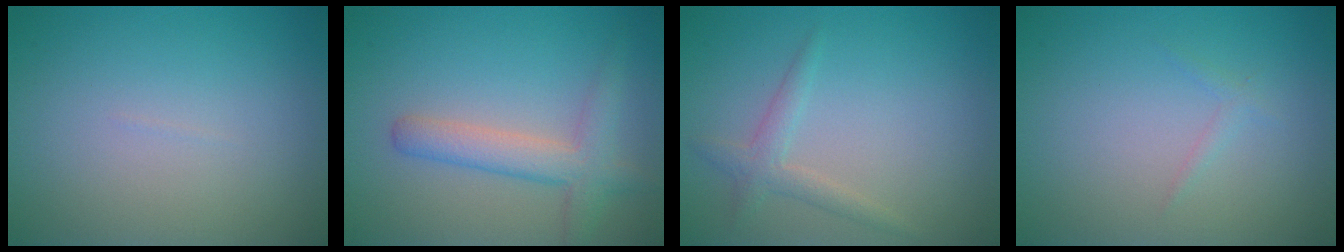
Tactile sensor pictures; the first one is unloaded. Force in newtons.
{"total": 3.4, "press": 3.4, "slide": 0.1}
{"total": 1.7, "press": 1.7, "slide": 0.0}
{"total": 0.7, "press": 0.7, "slide": 0.1}